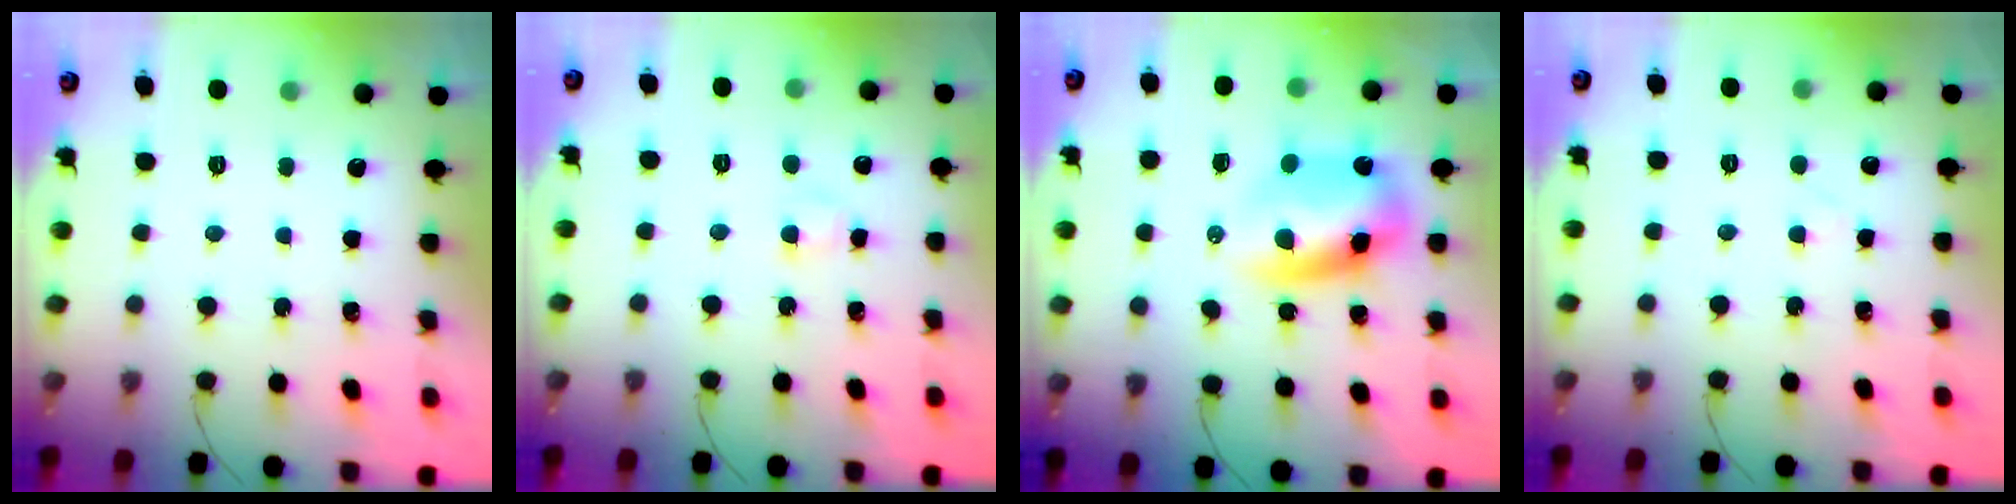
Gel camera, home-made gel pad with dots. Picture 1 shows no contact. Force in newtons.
{"total": 2.7, "press": 2.5, "slide": 1.1}
{"total": 10.0, "press": 9.7, "slide": 2.4}
{"total": 1.0, "press": 0.7, "slide": 0.6}